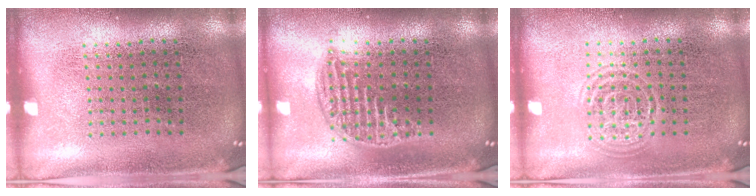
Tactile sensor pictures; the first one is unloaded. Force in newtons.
{"total": 1.2, "press": 1.1, "slide": 0.5}
{"total": 1.5, "press": 1.5, "slide": 0.1}